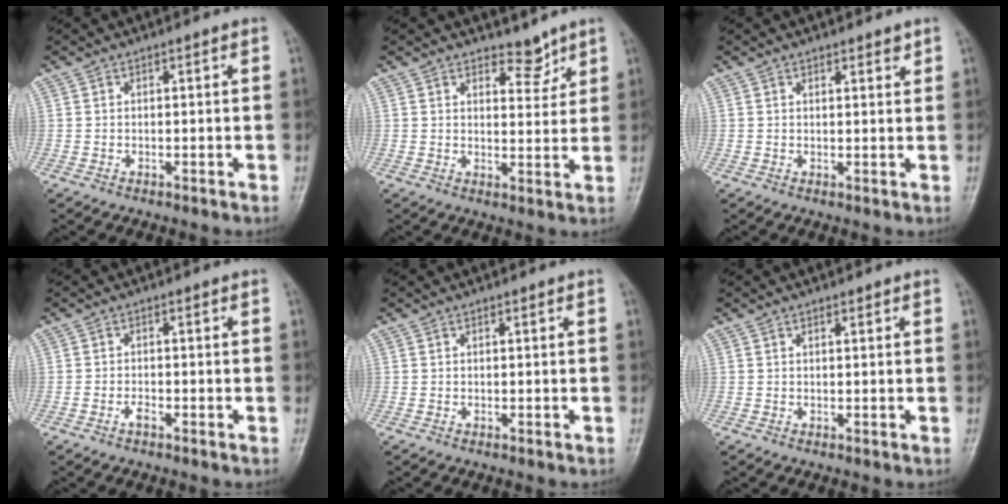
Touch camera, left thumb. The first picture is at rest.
{"total": 4.1, "force": [3.3, 2.0, 1.3], "torque": [0.004, -0.026, 0.051]}
{"total": 1.8, "force": [1.4, 0.7, 1.0], "torque": [-0.003, -0.007, 0.018]}
{"total": 1.5, "force": [-1.0, 0.6, 0.9], "torque": [-0.017, 0.006, -0.019]}
{"total": 0.0}
{"total": 0.9, "force": [0.5, 0.4, 0.6], "torque": [-0.008, -0.001, 0.007]}